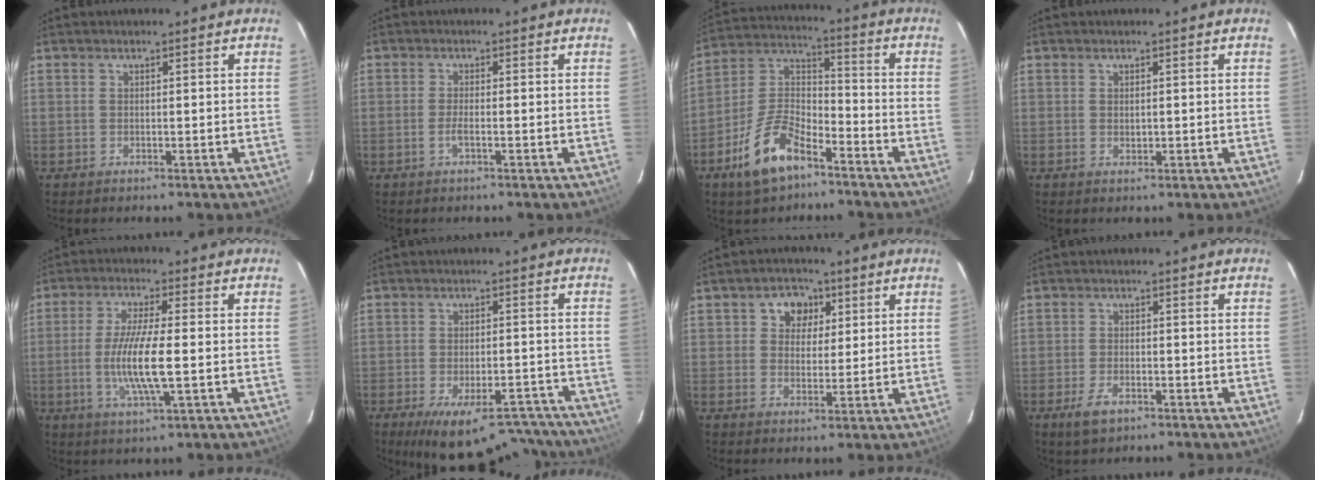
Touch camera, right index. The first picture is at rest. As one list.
[{"total": 1.8, "force": [-0.8, 0.1, 1.6], "torque": [-0.033, 0.001, -0.016]}, {"total": 13.3, "force": [-8.1, 5.9, 8.8], "torque": [-0.185, 0.017, -0.148]}, {"total": 0.8, "force": [0.2, 0.5, 0.5], "torque": [-0.007, 0.002, 0.006]}, {"total": 9.8, "force": [-1.5, 1.1, 9.6], "torque": [-0.186, -0.008, -0.031]}, {"total": 17.4, "force": [-14.0, 6.4, 7.9], "torque": [-0.144, -0.004, -0.179]}, {"total": 5.8, "force": [2.1, 5.0, 2.3], "torque": [-0.029, 0.014, 0.032]}, {"total": 4.4, "force": [-2.6, 2.1, 2.9], "torque": [-0.070, -0.006, -0.046]}]